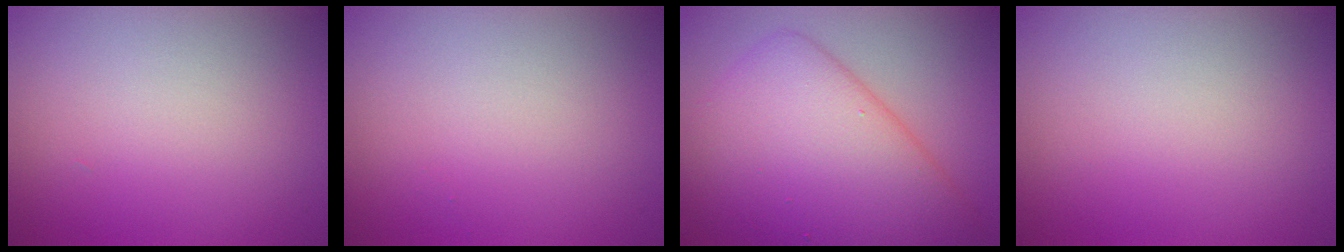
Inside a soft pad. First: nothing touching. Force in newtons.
{"total": 0.0}
{"total": 9.2, "press": 9.2, "slide": 0.3}
{"total": 0.0}